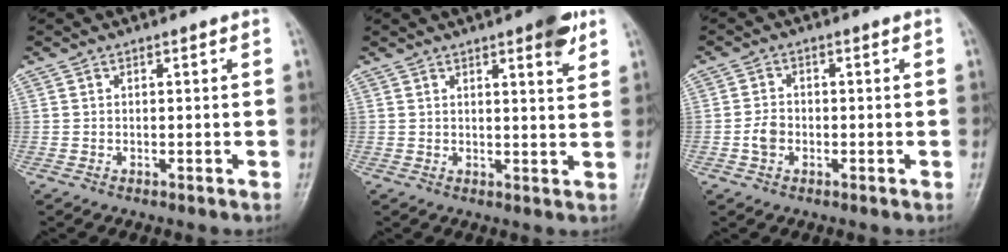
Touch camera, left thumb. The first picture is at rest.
{"total": 6.2, "force": [3.6, 1.4, 4.8], "torque": [-0.054, -0.016, 0.043]}
{"total": 3.1, "force": [-0.8, 2.3, 1.9], "torque": [-0.032, 0.008, -0.020]}